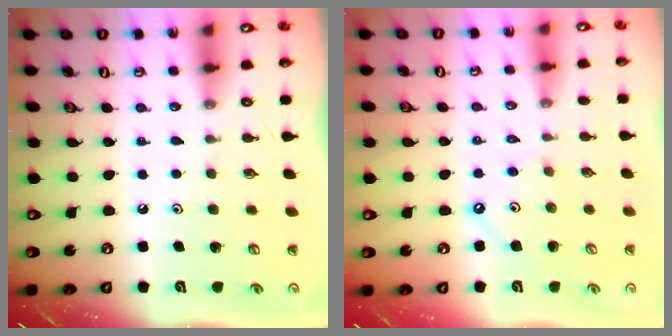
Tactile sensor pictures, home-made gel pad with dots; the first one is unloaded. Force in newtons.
{"total": 2.1, "press": 2.1, "slide": 0.3}